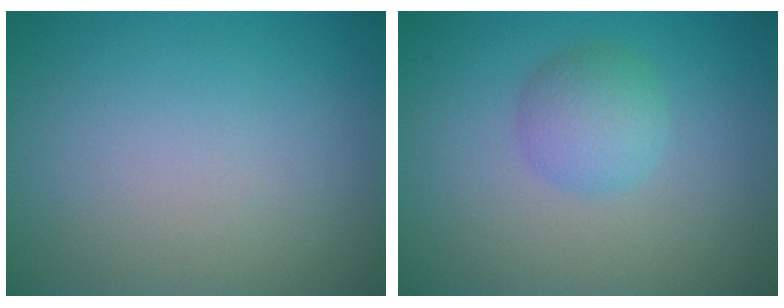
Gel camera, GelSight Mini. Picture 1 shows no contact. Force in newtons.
{"total": 2.7, "press": 2.7, "slide": 0.0}